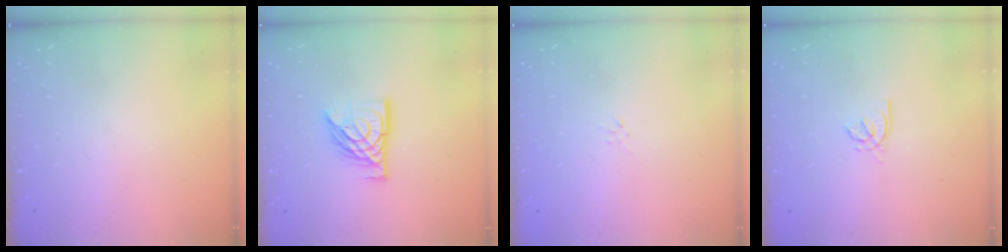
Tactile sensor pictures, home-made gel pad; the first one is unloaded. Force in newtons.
{"total": 13.2, "press": 13.2, "slide": 1.1}
{"total": 0.0}
{"total": 1.4, "press": 1.3, "slide": 0.4}